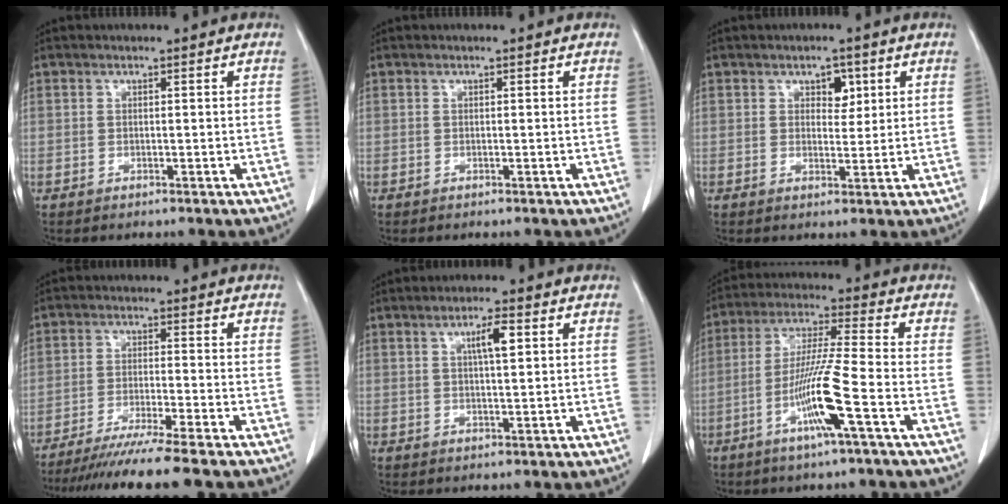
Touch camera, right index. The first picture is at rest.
{"total": 0.0}
{"total": 3.3, "force": [1.5, 2.0, 2.1], "torque": [-0.024, 0.003, 0.023]}
{"total": 11.7, "force": [-9.9, -1.6, 6.1], "torque": [-0.072, -0.039, -0.153]}
{"total": 4.1, "force": [1.5, 0.6, 3.7], "torque": [-0.063, 0.001, 0.025]}
{"total": 10.8, "force": [-4.3, -0.8, 9.9], "torque": [-0.195, -0.009, -0.085]}